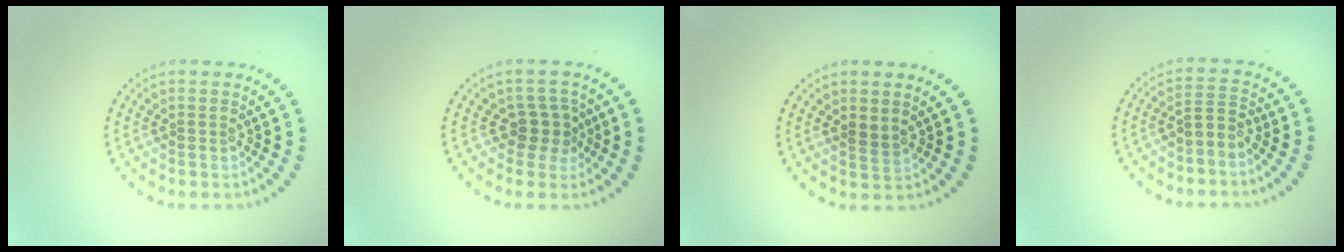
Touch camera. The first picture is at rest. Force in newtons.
{"total": 2.5, "press": 2.0, "slide": 1.5}
{"total": 1.1, "press": 1.0, "slide": 0.5}
{"total": 1.9, "press": 1.4, "slide": 1.3}